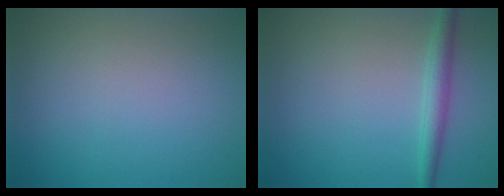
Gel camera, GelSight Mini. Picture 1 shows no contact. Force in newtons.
{"total": 2.3, "press": 2.3, "slide": 0.1}